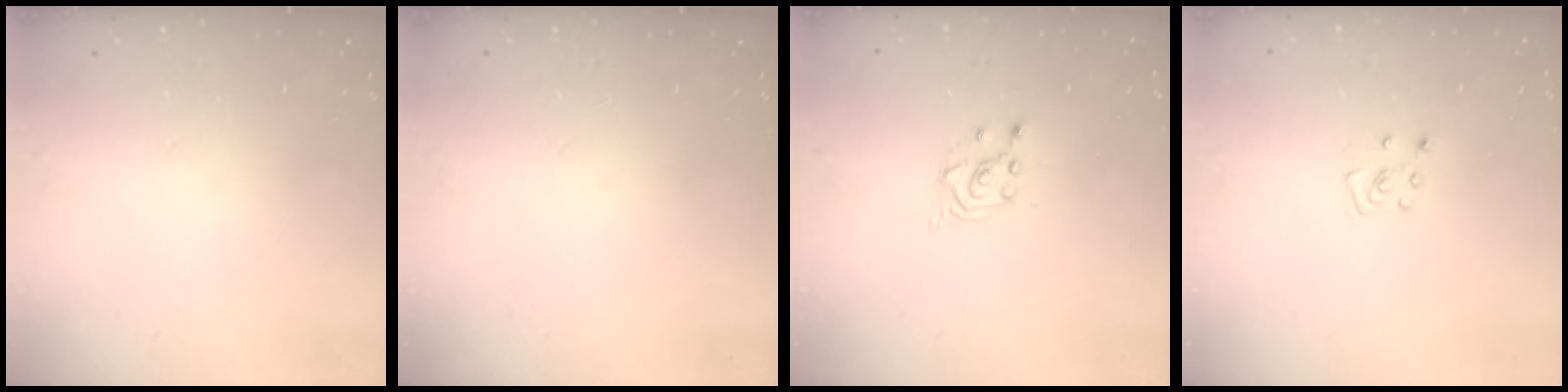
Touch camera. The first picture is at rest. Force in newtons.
{"total": 0.0}
{"total": 2.6, "press": 2.5, "slide": 0.3}
{"total": 4.0, "press": 4.0, "slide": 0.4}